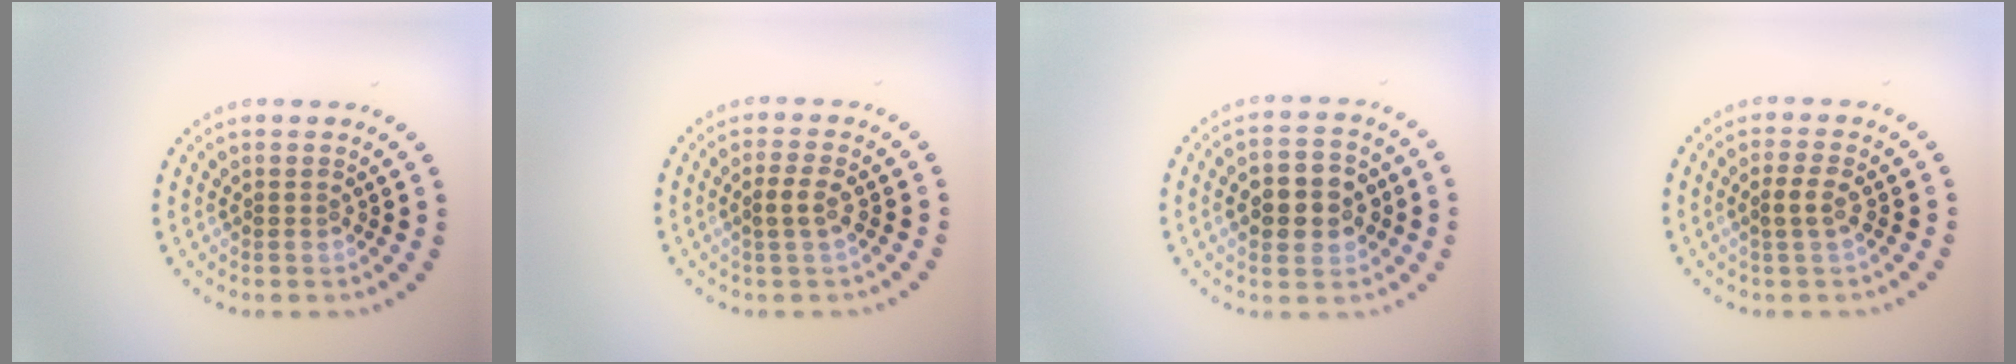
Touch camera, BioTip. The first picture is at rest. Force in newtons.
{"total": 1.7, "press": 1.6, "slide": 0.5}
{"total": 4.8, "press": 4.8, "slide": 0.3}
{"total": 1.7, "press": 1.6, "slide": 0.5}